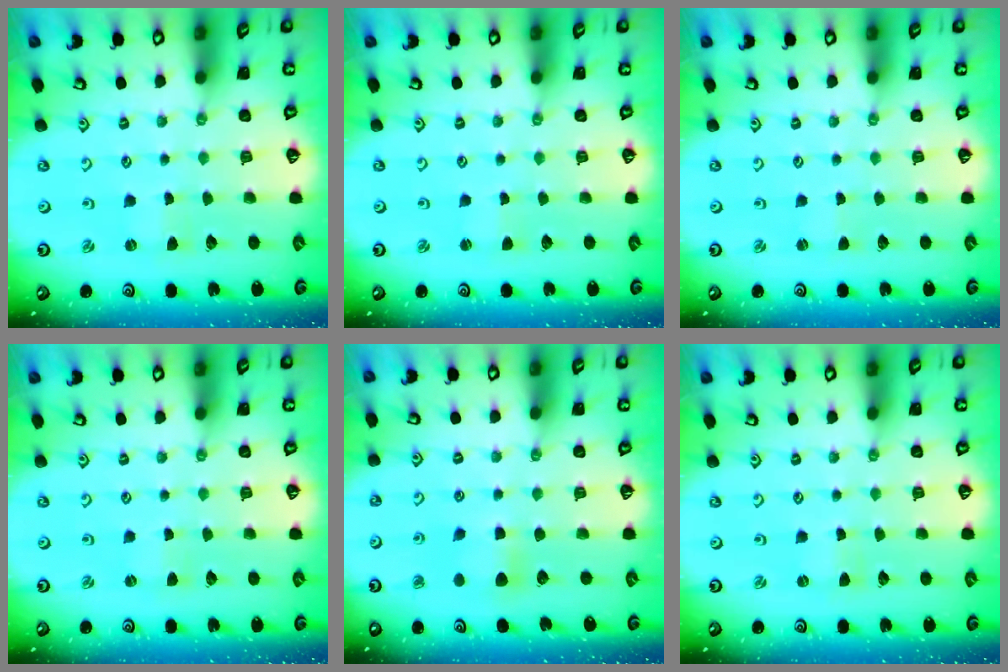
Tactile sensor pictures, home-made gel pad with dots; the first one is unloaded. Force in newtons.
{"total": 0.9, "press": 0.9, "slide": 0.1}
{"total": 0.0}
{"total": 1.2, "press": 1.2, "slide": 0.2}
{"total": 6.2, "press": 6.1, "slide": 0.7}
{"total": 0.0}